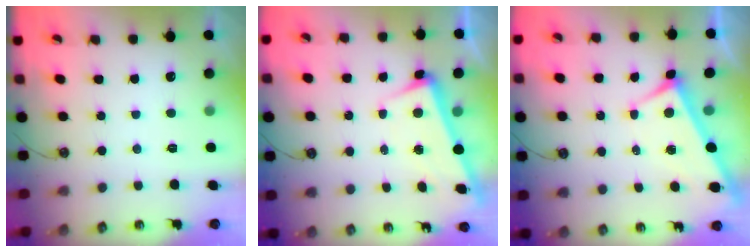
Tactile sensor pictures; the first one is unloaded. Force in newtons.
{"total": 3.4, "press": 3.2, "slide": 1.1}
{"total": 4.0, "press": 3.9, "slide": 0.6}